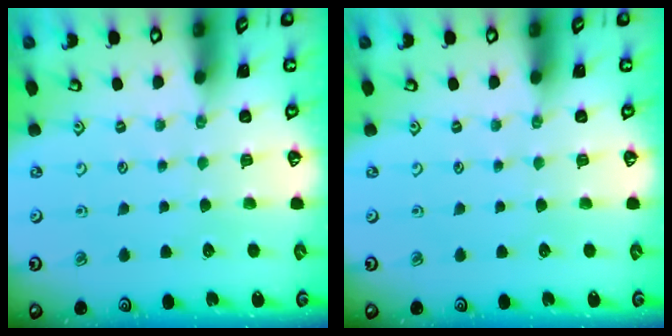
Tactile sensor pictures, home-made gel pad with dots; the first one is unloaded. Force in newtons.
{"total": 0.0}